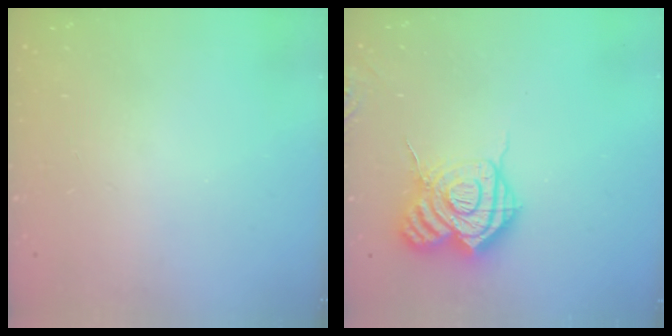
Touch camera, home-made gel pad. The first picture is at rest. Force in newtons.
{"total": 17.9, "press": 17.8, "slide": 1.8}